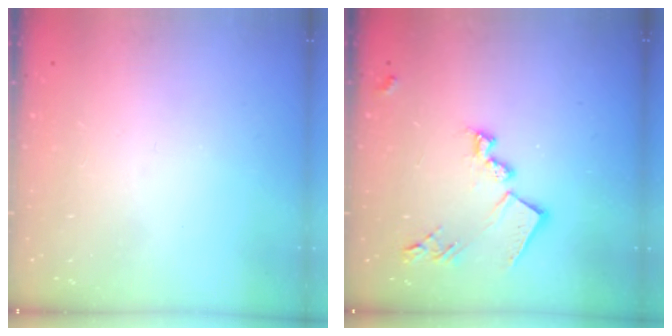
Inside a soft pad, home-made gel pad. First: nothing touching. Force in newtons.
{"total": 15.3, "press": 15.2, "slide": 0.8}